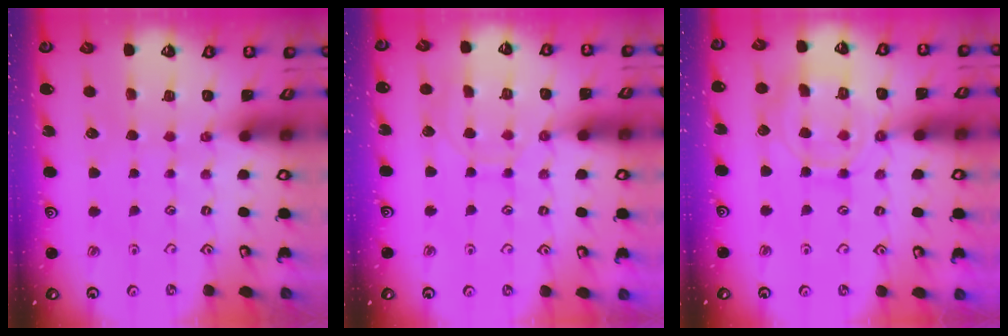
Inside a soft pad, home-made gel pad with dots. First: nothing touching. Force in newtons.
{"total": 6.9, "press": 6.8, "slide": 0.8}
{"total": 11.5, "press": 11.5, "slide": 0.7}